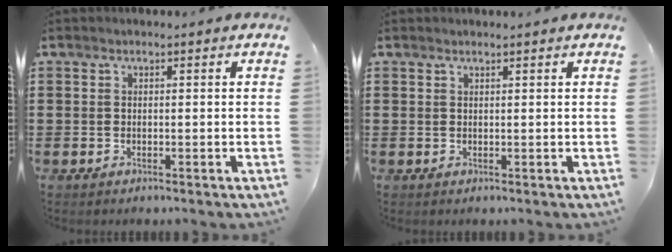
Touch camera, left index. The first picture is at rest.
{"total": 0.6, "force": [0.5, -0.1, 0.3], "torque": [-0.006, -0.002, 0.010]}